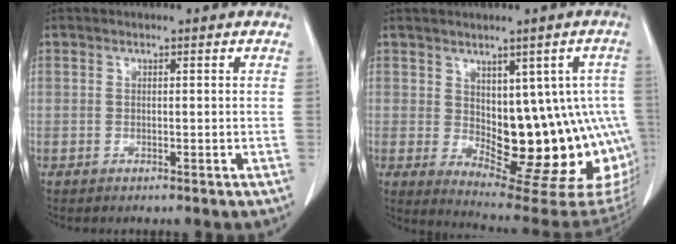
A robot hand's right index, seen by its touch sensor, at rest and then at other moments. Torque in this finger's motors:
{"motor_torque": [1.28, -0.44, 0.36, 0.06]}